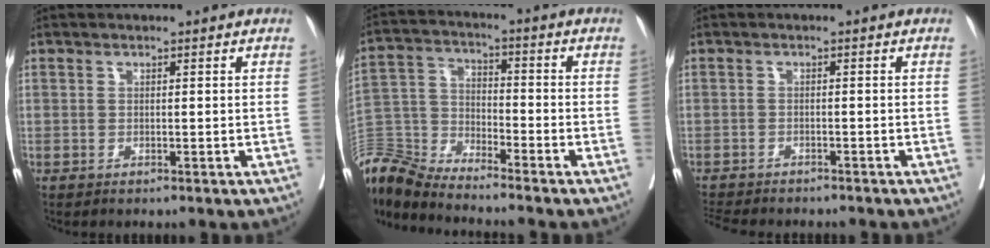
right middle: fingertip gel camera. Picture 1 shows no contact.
{"total": 10.7, "force": [-10.6, 0.0, 1.3], "torque": [-0.035, 0.013, -0.213]}
{"total": 7.5, "force": [-6.8, 1.8, 2.7], "torque": [-0.045, -0.006, -0.098]}